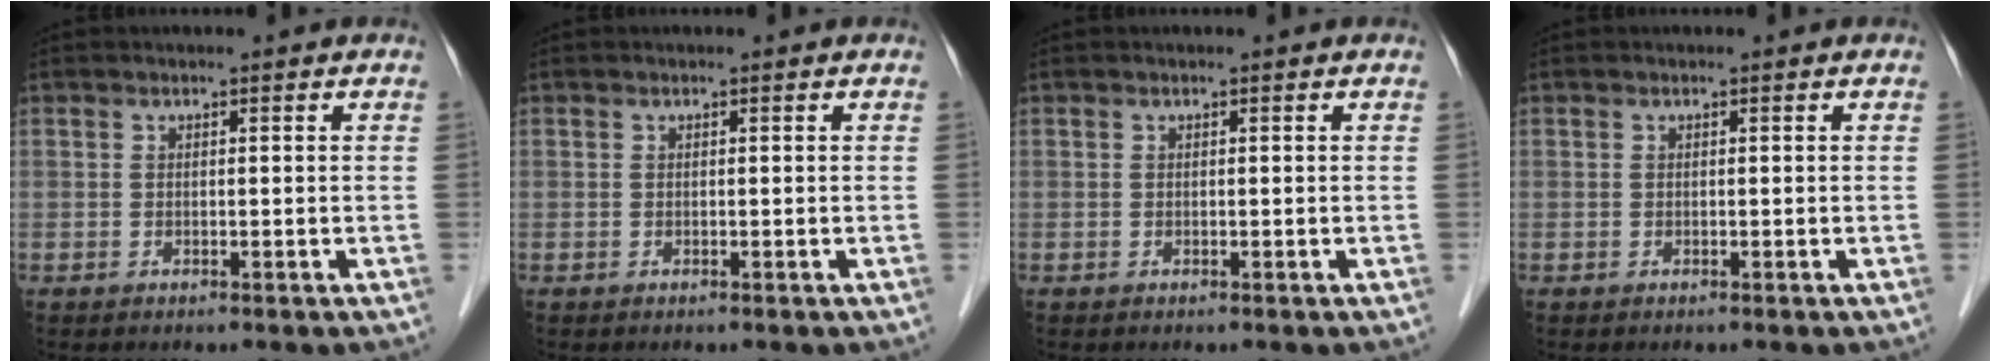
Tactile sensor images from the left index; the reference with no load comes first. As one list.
[{"total": 0.0}, {"total": 0.0}, {"total": 0.0}]